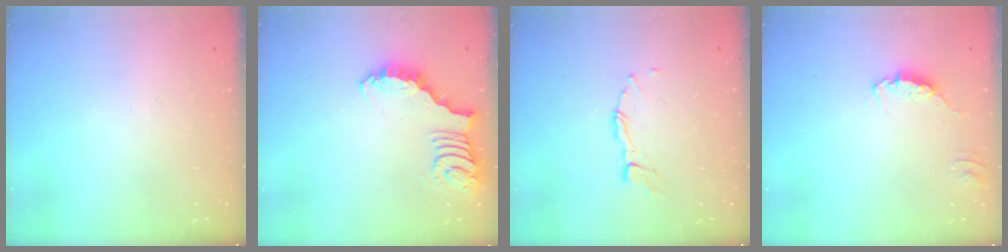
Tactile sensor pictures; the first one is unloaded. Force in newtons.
{"total": 2.7, "press": 2.7, "slide": 0.5}
{"total": 4.8, "press": 4.8, "slide": 0.4}
{"total": 0.0}